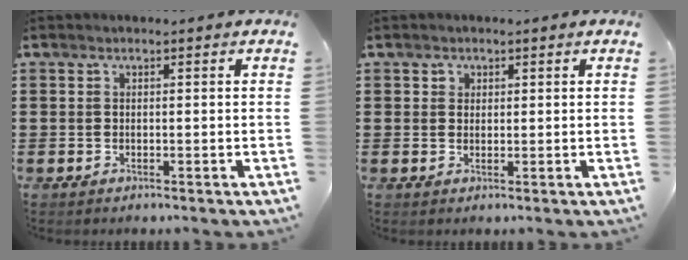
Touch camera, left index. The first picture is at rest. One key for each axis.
{"total": 1.2, "fx": 0.6, "fy": 1.0, "fz": 0.1, "tx": -0.006, "ty": 0.004, "tz": 0.011}